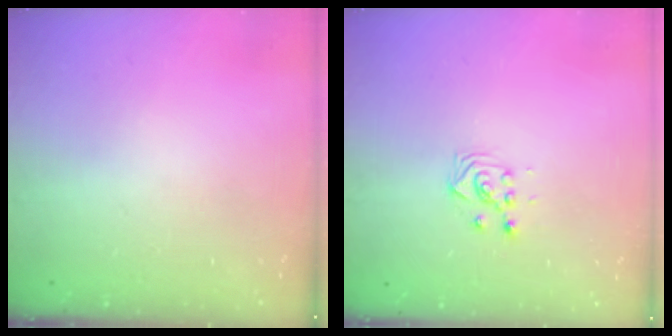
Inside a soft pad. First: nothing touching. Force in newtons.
{"total": 2.7, "press": 2.7, "slide": 0.3}